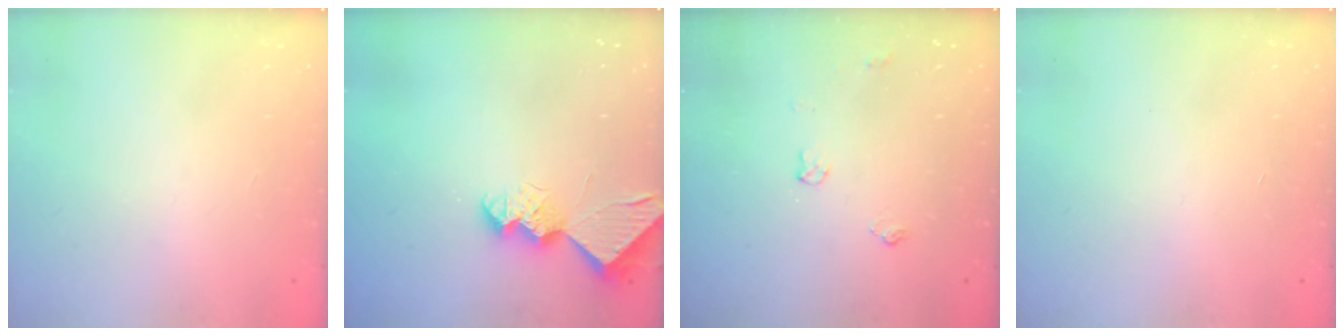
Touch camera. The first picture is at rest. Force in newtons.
{"total": 8.8, "press": 8.8, "slide": 0.1}
{"total": 6.4, "press": 6.3, "slide": 0.8}
{"total": 0.0}